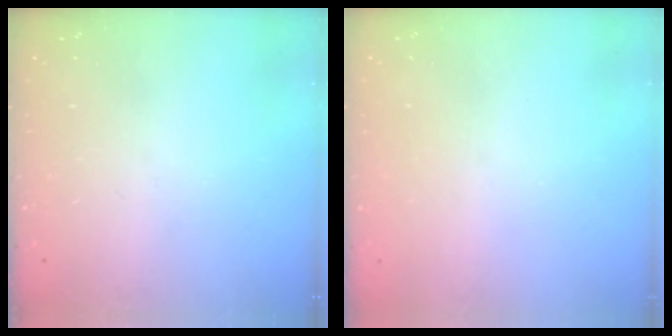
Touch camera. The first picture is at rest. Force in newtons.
{"total": 0.9, "press": 0.9, "slide": 0.1}